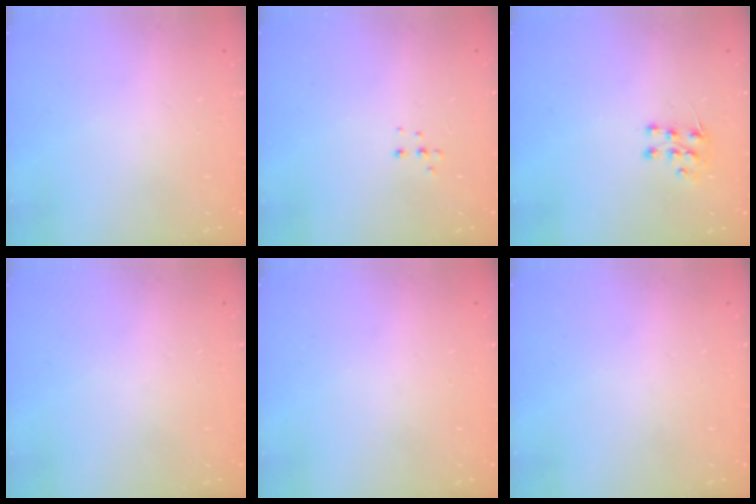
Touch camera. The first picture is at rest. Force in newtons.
{"total": 4.0, "press": 3.9, "slide": 0.8}
{"total": 6.7, "press": 6.5, "slide": 1.4}
{"total": 0.0}
{"total": 0.0}
{"total": 0.0}